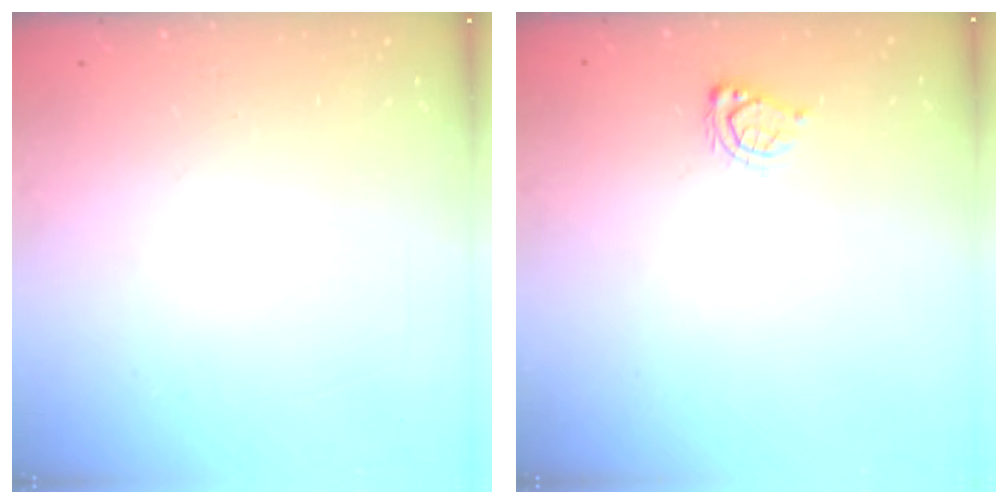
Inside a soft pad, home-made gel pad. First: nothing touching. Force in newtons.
{"total": 5.0, "press": 4.9, "slide": 0.5}